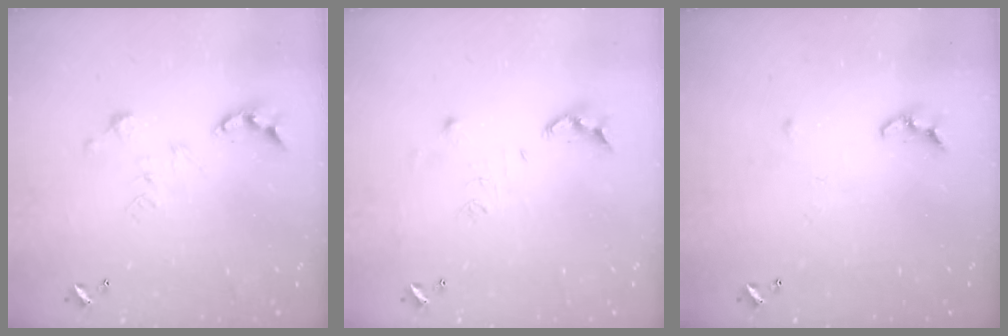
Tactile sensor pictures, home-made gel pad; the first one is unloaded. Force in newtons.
{"total": 8.7, "press": 8.7, "slide": 0.8}
{"total": 6.4, "press": 6.4, "slide": 0.5}